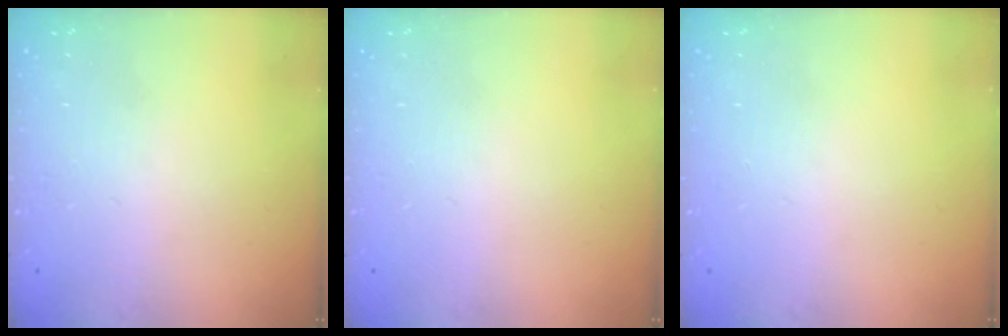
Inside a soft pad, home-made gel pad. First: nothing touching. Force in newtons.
{"total": 0.0}
{"total": 0.0}